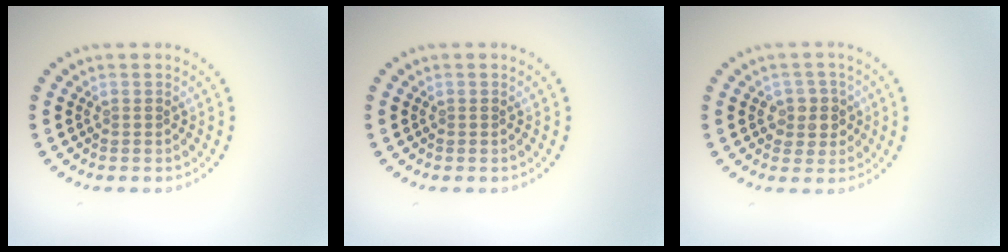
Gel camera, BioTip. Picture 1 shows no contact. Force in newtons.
{"total": 0.0}
{"total": 2.2, "press": 2.1, "slide": 0.6}